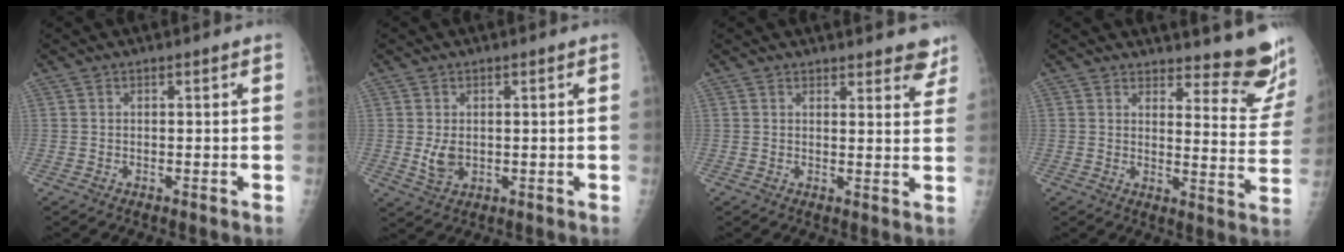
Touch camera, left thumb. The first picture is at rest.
{"total": 3.8, "force": [0.2, 2.6, 2.7], "torque": [-0.044, -0.009, 0.012]}
{"total": 6.5, "force": [5.6, 2.2, 2.6], "torque": [0.005, -0.029, 0.055]}
{"total": 13.2, "force": [12.1, 3.1, 4.3], "torque": [-0.018, -0.125, 0.130]}